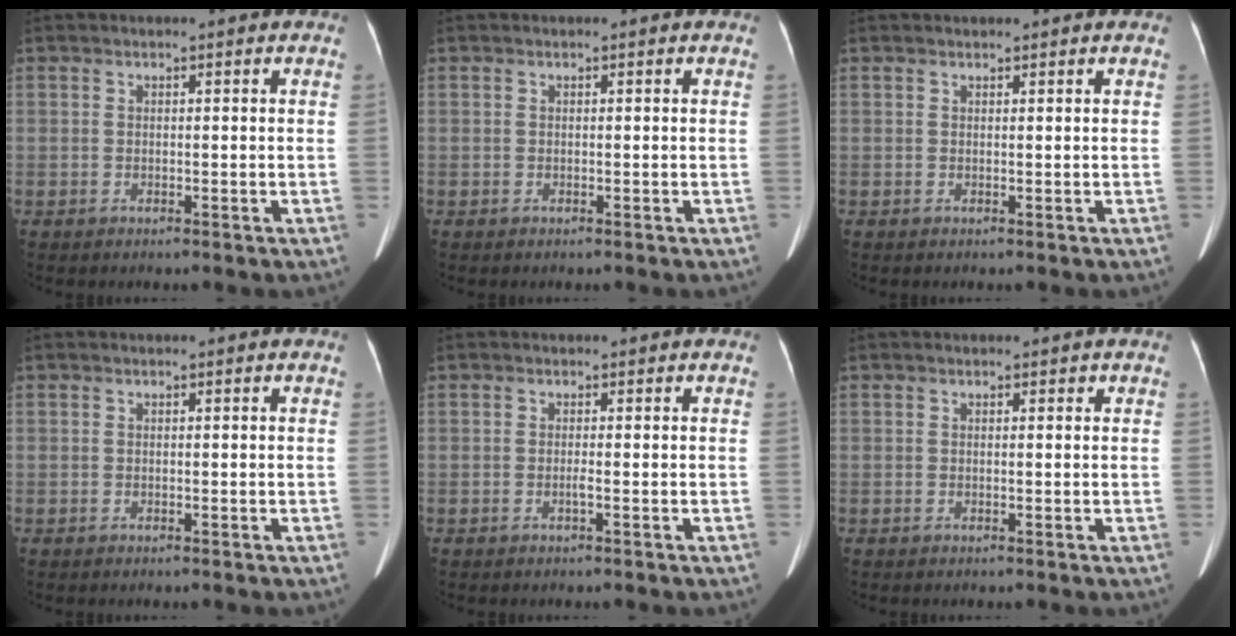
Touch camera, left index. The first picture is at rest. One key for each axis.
{"total": 0.0}
{"total": 1.6, "fx": 1.5, "fy": 0.1, "fz": 0.6, "tx": -0.008, "ty": 0.007, "tz": 0.018}
{"total": 0.0}
{"total": 0.6, "fx": -0.3, "fy": -0.2, "fz": 0.5, "tx": -0.012, "ty": -0.001, "tz": -0.001}
{"total": 0.8, "fx": 0.6, "fy": 0.3, "fz": 0.4, "tx": -0.004, "ty": 0.000, "tz": 0.007}